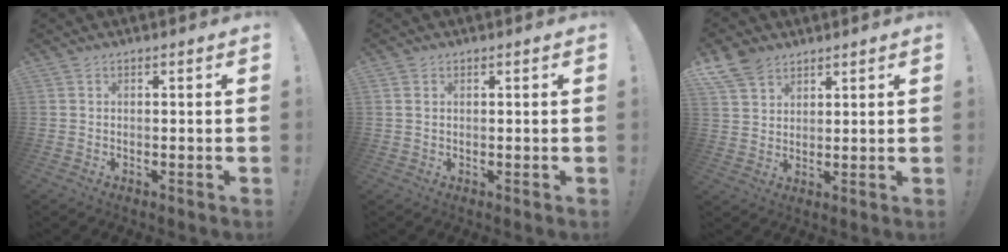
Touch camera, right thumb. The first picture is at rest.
{"total": 0.9, "force": [0.5, 0.7, 0.4], "torque": [-0.011, 0.001, 0.010]}
{"total": 7.9, "force": [5.6, 4.8, 2.6], "torque": [-0.050, -0.029, 0.113]}